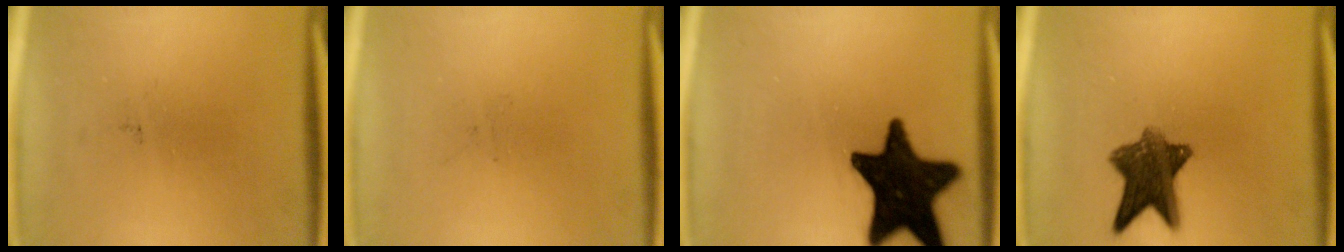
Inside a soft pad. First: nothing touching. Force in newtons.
{"total": 0.0}
{"total": 19.6}
{"total": 8.9}